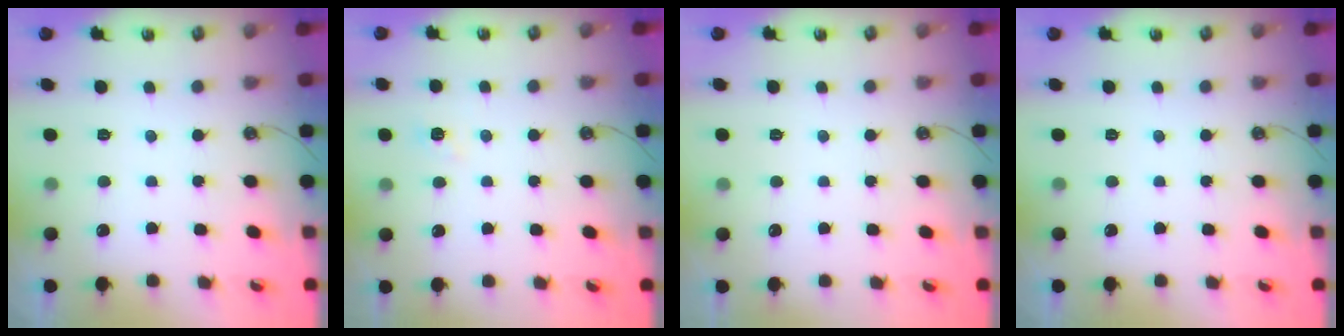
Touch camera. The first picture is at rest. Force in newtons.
{"total": 3.6, "press": 3.6, "slide": 0.4}
{"total": 0.0}
{"total": 0.0}